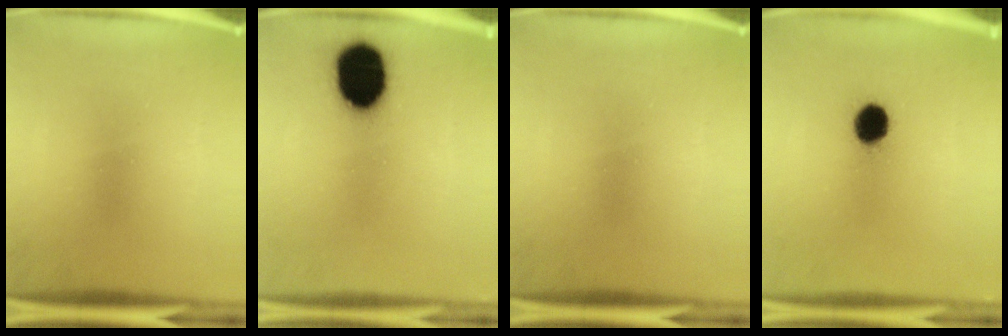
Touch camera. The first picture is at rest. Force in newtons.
{"total": 17.6}
{"total": 0.0}
{"total": 7.1}